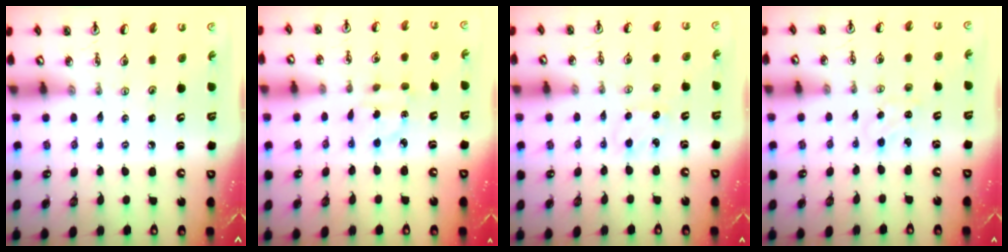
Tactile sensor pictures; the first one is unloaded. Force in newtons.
{"total": 2.9, "press": 2.9, "slide": 0.6}
{"total": 4.2, "press": 4.2, "slide": 0.5}
{"total": 0.0}